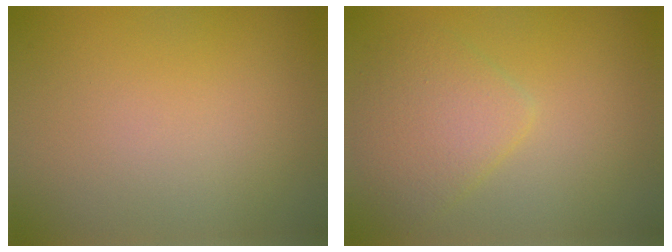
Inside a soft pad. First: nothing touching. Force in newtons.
{"total": 3.7, "press": 3.7, "slide": 0.0}